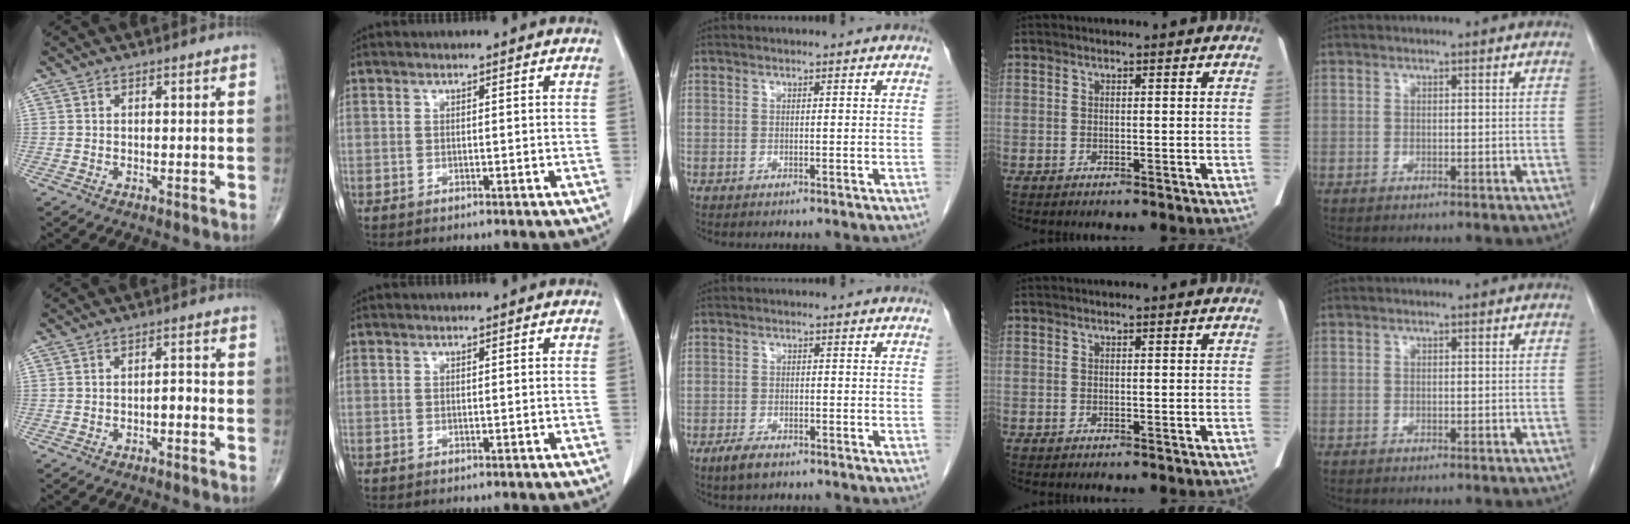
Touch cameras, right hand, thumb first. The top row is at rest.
{"thumb": {"total": 2.1, "force": [-0.9, 1.0, 1.6], "torque": [-0.017, 0.013, -0.016]}, "middle": {"total": 3.1, "force": [-2.1, 1.2, 1.9], "torque": [-0.044, -0.003, -0.035]}}